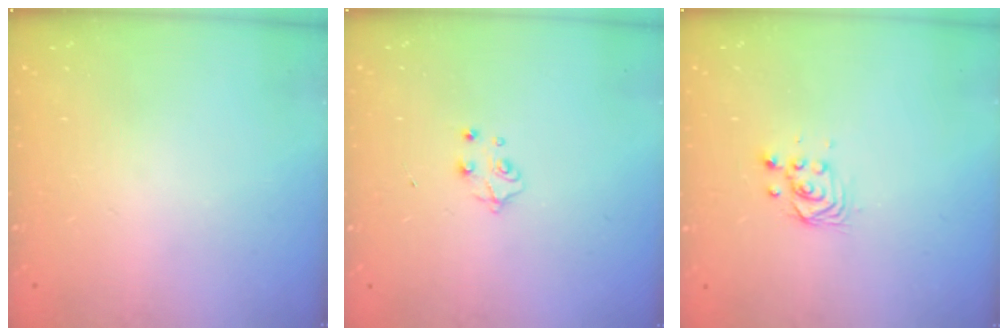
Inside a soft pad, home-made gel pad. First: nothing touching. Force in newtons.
{"total": 4.4, "press": 4.4, "slide": 0.7}
{"total": 3.3, "press": 3.1, "slide": 1.1}